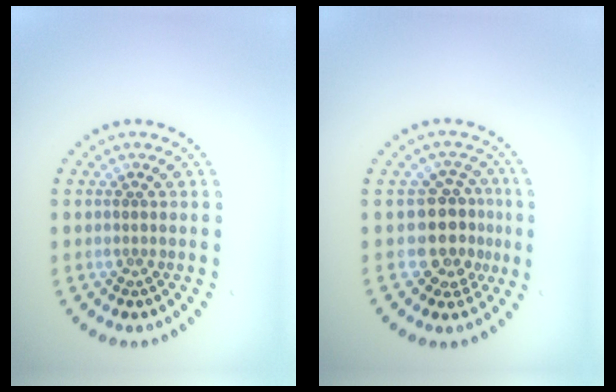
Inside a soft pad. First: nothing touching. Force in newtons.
{"total": 3.8, "press": 3.1, "slide": 2.2}